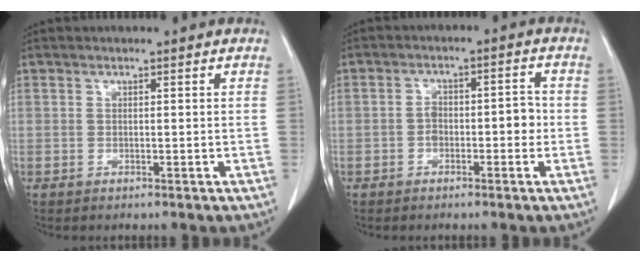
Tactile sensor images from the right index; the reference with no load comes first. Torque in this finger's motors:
{"motor_torque": [0.61, -0.25, 0.12, 0.04]}